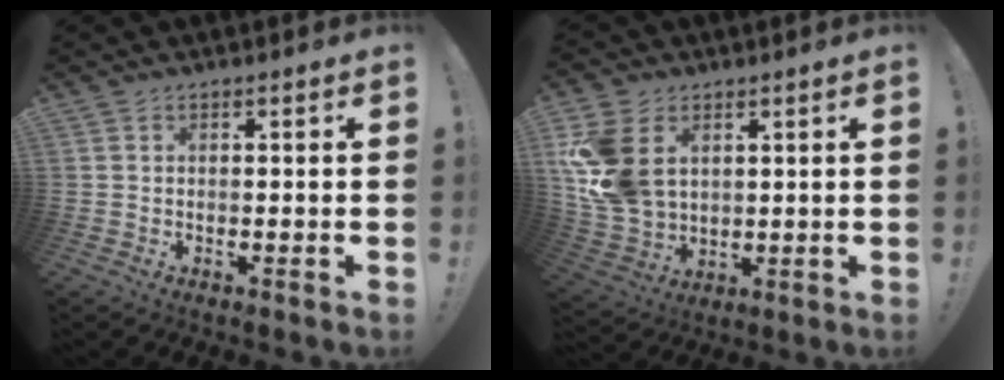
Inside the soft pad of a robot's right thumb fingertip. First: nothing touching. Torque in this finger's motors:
{"motor_torque": [0.38, 0.42, 1.12, 0.09, 0.13]}